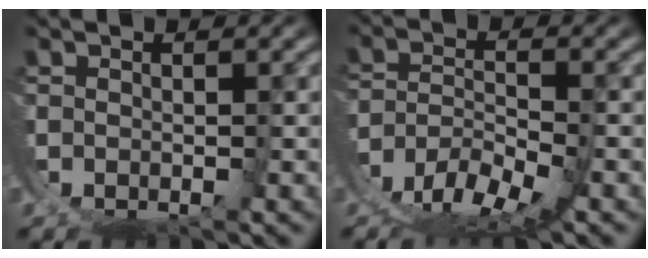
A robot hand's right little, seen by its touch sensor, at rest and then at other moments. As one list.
[{"total": 5.8, "force": [-2.8, 3.1, 4.1], "torque": [-0.062, -0.015, -0.051]}]